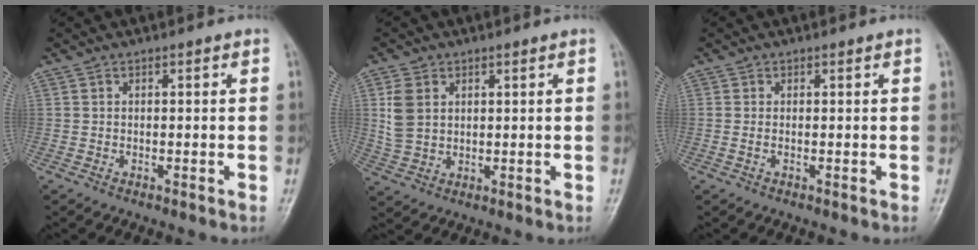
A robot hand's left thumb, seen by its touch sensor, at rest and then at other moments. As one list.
[{"total": 5.9, "force": [1.8, 4.3, 3.7], "torque": [-0.067, -0.003, 0.042]}, {"total": 0.5, "force": [0.0, 0.0, 0.5], "torque": [-0.020, 0.000, 0.000]}]